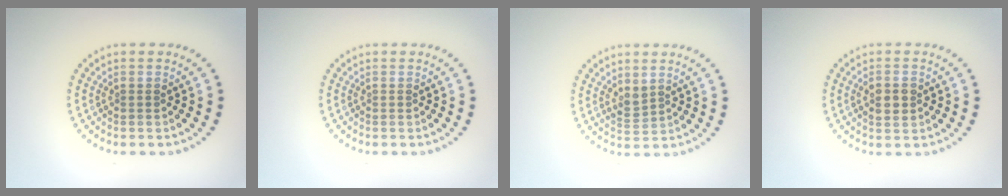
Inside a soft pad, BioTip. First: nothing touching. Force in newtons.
{"total": 0.0}
{"total": 1.3, "press": 1.3, "slide": 0.5}
{"total": 1.9, "press": 1.9, "slide": 0.1}